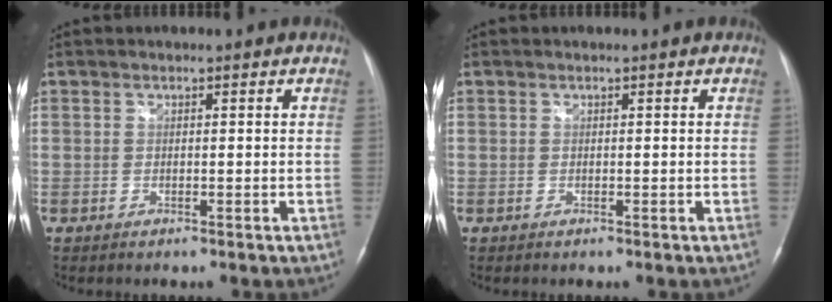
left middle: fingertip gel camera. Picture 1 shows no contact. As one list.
[{"total": 0.0}]